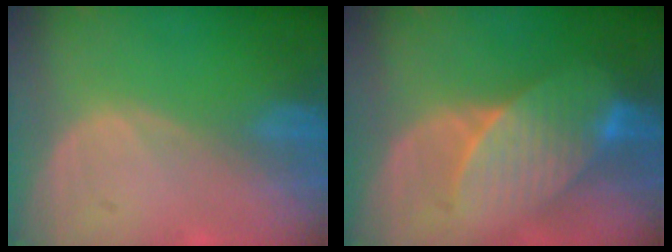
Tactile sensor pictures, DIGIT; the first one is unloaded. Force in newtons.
{"total": 7.7, "press": 7.6, "slide": 1.6}